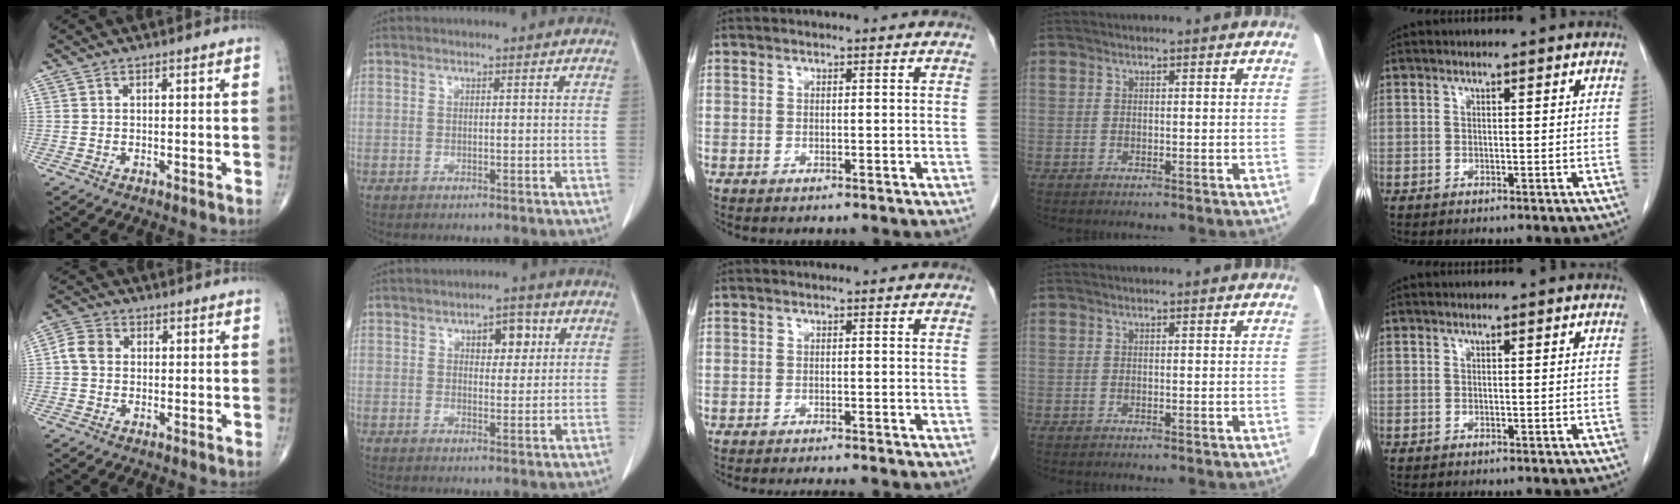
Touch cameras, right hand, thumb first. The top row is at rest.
{"thumb": {"total": 4.4, "force": [0.2, 3.6, 2.5], "torque": [-0.044, 0.011, -0.003]}, "index": {"total": 4.7, "force": [1.9, 2.4, 3.6], "torque": [-0.046, 0.008, 0.026]}, "middle": {"total": 4.2, "force": [-3.8, 0.1, 1.7], "torque": [-0.016, -0.006, -0.050]}}